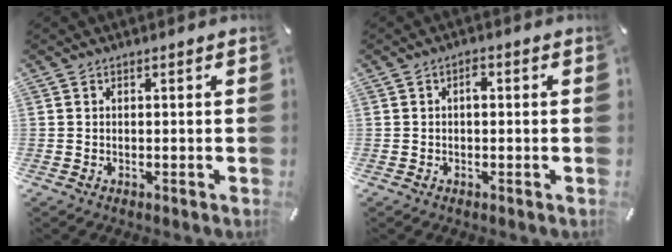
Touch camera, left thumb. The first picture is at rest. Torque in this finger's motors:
{"motor_torque": [0.54, 0.87, 0.27, -0.17, 0.09]}